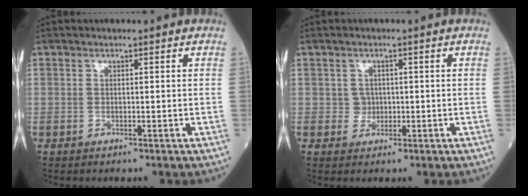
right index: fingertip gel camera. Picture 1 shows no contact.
{"total": 1.9, "force": [0.0, 1.8, 0.4], "torque": [-0.002, 0.004, -0.001]}